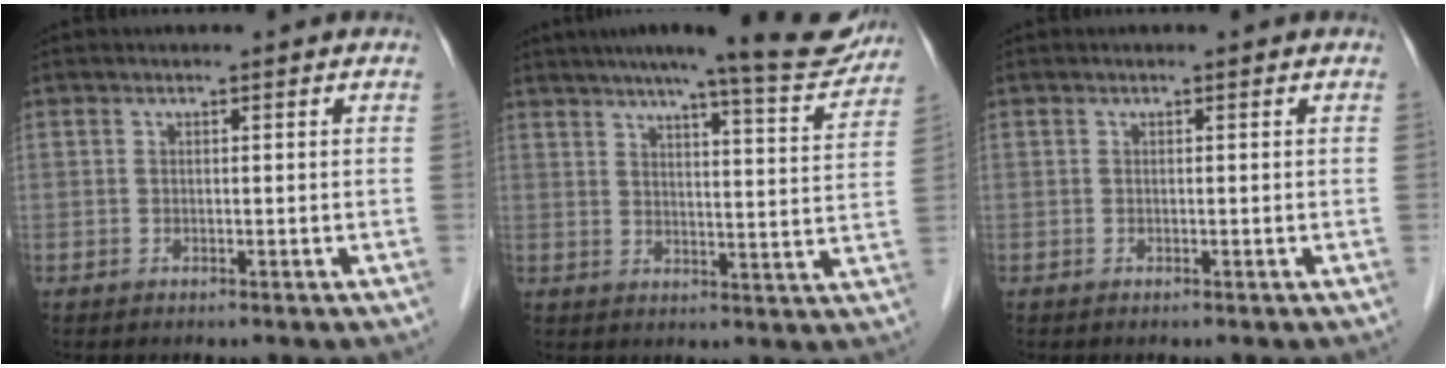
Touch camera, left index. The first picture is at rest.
{"total": 15.9, "force": [14.1, 1.3, 7.2], "torque": [-0.093, -0.014, 0.175]}
{"total": 0.0}